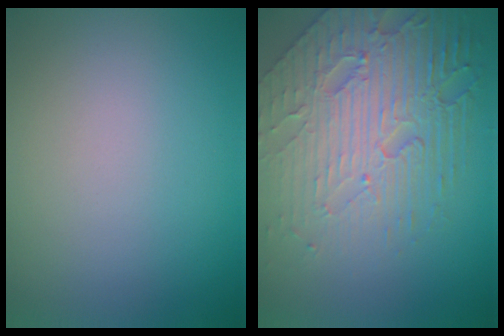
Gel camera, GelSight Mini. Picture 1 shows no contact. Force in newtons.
{"total": 8.4, "press": 5.7, "slide": 6.2}